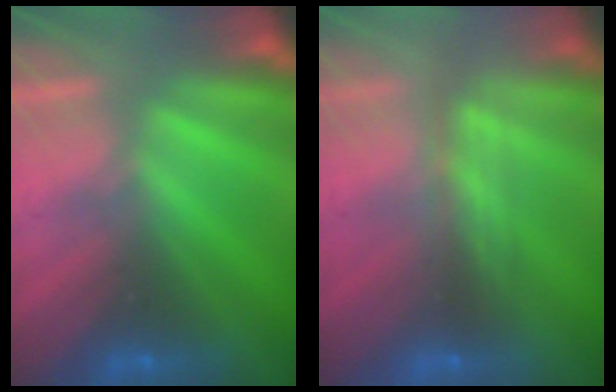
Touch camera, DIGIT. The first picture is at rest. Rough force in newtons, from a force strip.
{"total": 2.4}